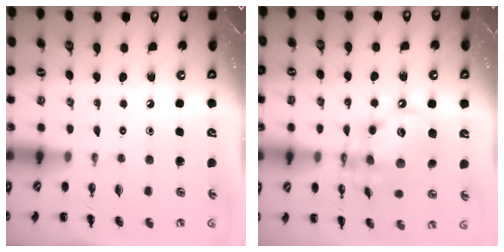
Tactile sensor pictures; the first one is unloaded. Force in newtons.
{"total": 13.2, "press": 12.9, "slide": 2.4}